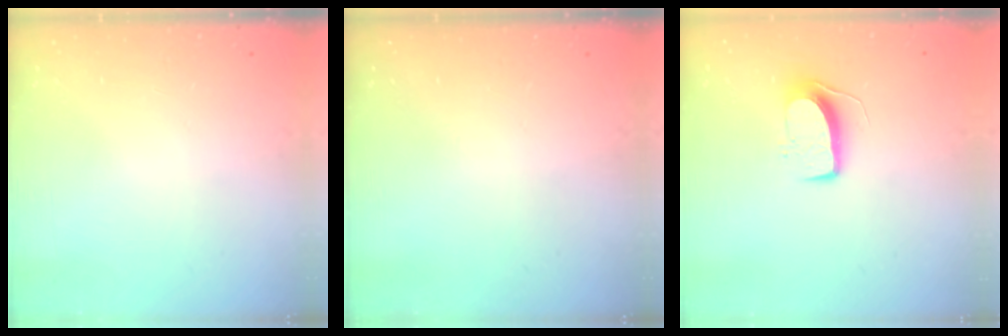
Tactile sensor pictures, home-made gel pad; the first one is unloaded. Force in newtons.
{"total": 0.0}
{"total": 9.3, "press": 9.3, "slide": 0.5}